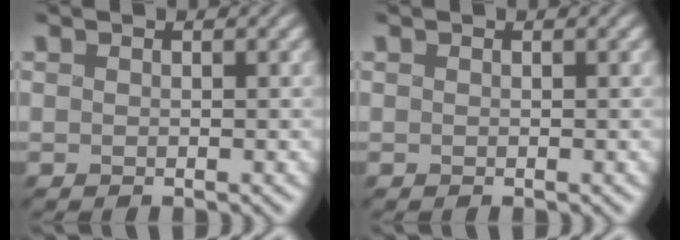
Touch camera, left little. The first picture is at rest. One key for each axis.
{"total": 0.0}